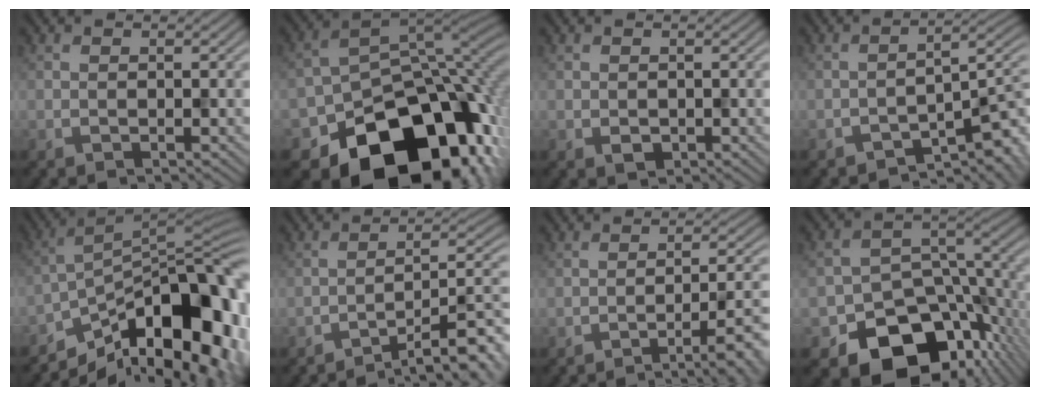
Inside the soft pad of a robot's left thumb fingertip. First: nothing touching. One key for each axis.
{"total": 18.4, "fx": -9.0, "fy": 12.4, "fz": 10.2, "tx": -0.140, "ty": -0.058, "tz": -0.131}
{"total": 1.2, "fx": -0.3, "fy": 0.9, "fz": 0.6, "tx": -0.015, "ty": -0.008, "tz": -0.006}
{"total": 6.1, "fx": -3.8, "fy": 1.8, "fz": 4.3, "tx": -0.055, "ty": -0.003, "tz": -0.063}
{"total": 16.3, "fx": -9.7, "fy": 6.6, "fz": 11.4, "tx": -0.171, "ty": -0.011, "tz": -0.170}
{"total": 9.9, "fx": -7.1, "fy": 2.0, "fz": 6.5, "tx": -0.097, "ty": 0.010, "tz": -0.106}
{"total": 7.1, "fx": -4.2, "fy": 1.4, "fz": 5.6, "tx": -0.086, "ty": 0.005, "tz": -0.064}
{"total": 13.6, "fx": -7.5, "fy": 8.9, "fz": 7.0, "tx": -0.113, "ty": -0.037, "tz": -0.121}